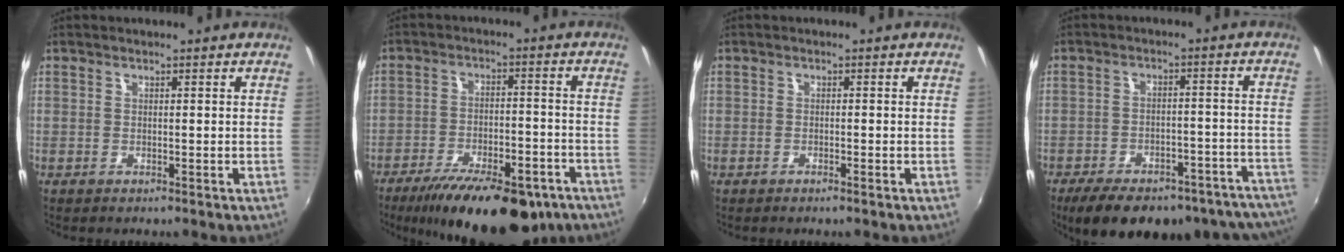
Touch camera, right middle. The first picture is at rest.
{"total": 21.3, "force": [-15.3, 7.7, 12.7], "torque": [-0.223, -0.032, -0.213]}
{"total": 1.0, "force": [-0.8, 0.1, 0.5], "torque": [-0.013, -0.001, -0.017]}
{"total": 25.0, "force": [-20.8, 9.0, 10.6], "torque": [-0.173, 0.009, -0.247]}